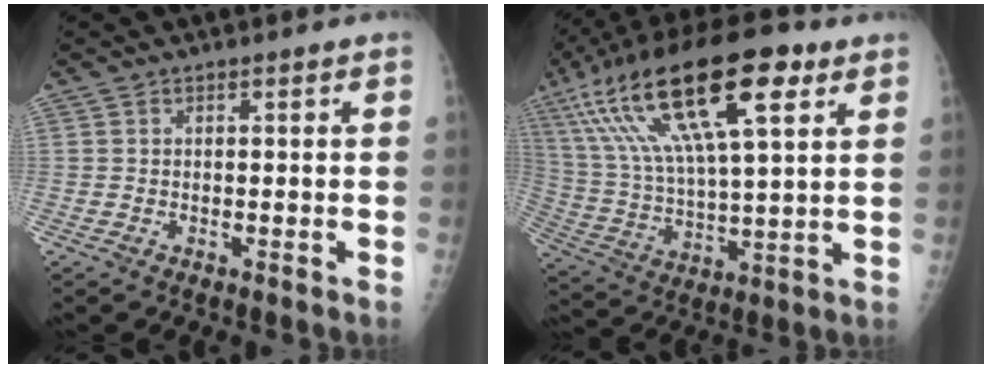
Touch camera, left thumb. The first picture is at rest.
{"total": 25.5, "force": [12.0, 8.3, 21.0], "torque": [-0.394, -0.001, 0.212]}